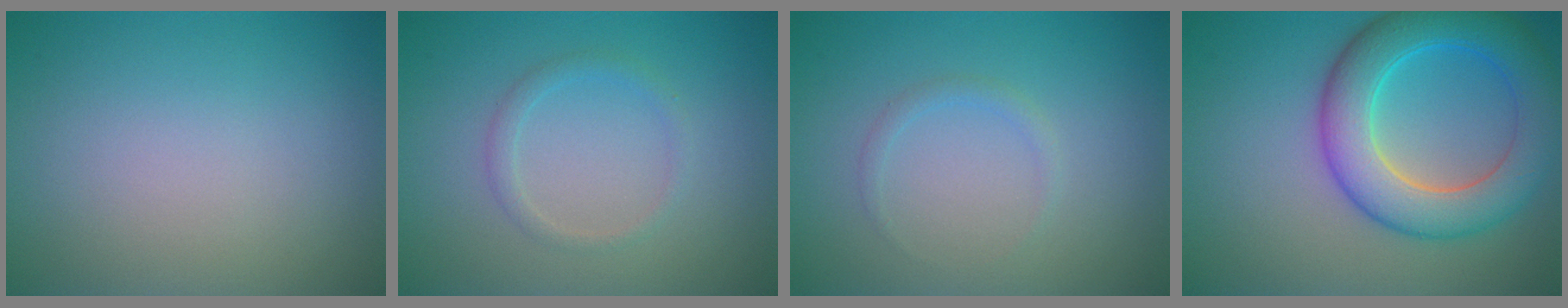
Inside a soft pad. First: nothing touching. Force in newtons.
{"total": 1.4, "press": 1.4, "slide": 0.1}
{"total": 0.9, "press": 0.9, "slide": 0.0}
{"total": 7.8, "press": 7.8, "slide": 0.1}